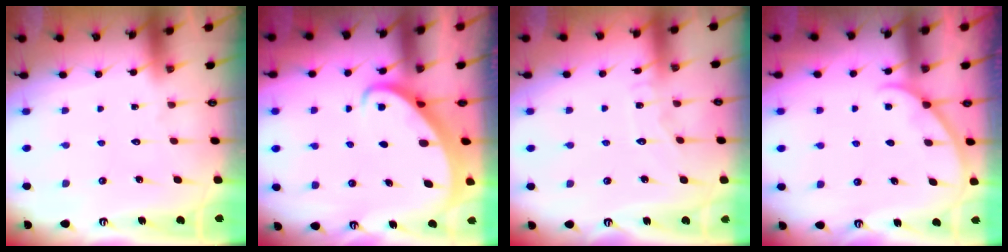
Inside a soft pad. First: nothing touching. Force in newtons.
{"total": 2.5, "press": 2.5, "slide": 0.2}
{"total": 5.2, "press": 5.1, "slide": 0.6}
{"total": 3.5, "press": 3.5, "slide": 0.4}